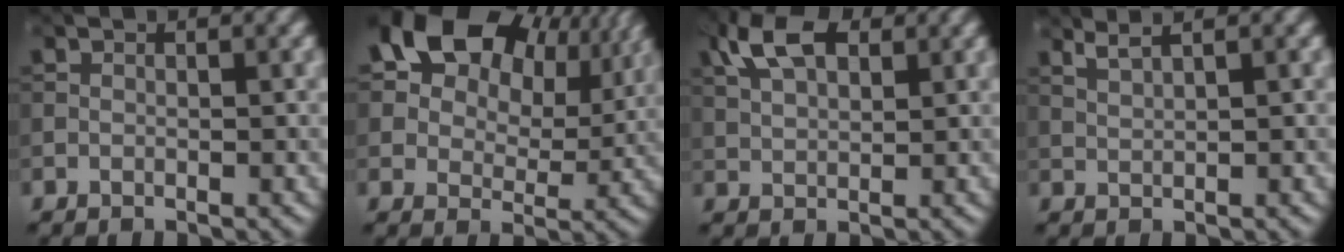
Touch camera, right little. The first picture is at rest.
{"total": 15.5, "force": [8.5, 9.6, 8.7], "torque": [-0.164, 0.047, 0.129]}
{"total": 5.8, "force": [2.7, 3.1, 4.2], "torque": [-0.092, 0.013, 0.046]}
{"total": 2.4, "force": [1.8, 0.7, 1.5], "torque": [-0.023, 0.005, 0.025]}